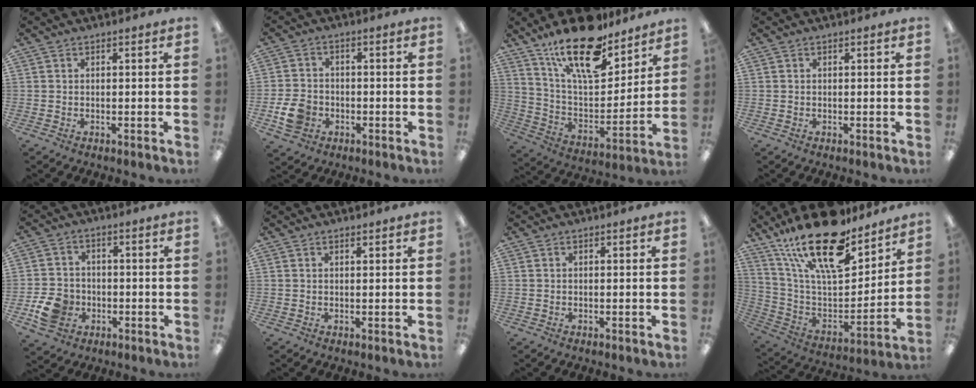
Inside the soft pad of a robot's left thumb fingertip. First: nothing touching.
{"total": 6.8, "force": [-2.4, 5.4, 3.5], "torque": [-0.072, 0.008, -0.044]}
{"total": 21.6, "force": [15.4, 8.4, 12.6], "torque": [-0.213, -0.094, 0.266]}
{"total": 0.0}
{"total": 8.1, "force": [-2.8, 6.7, 3.8], "torque": [-0.084, 0.015, -0.050]}
{"total": 0.6, "force": [0.6, 0.1, 0.2], "torque": [-0.004, 0.000, 0.010]}
{"total": 0.0}
{"total": 24.7, "force": [17.2, 9.3, 15.0], "torque": [-0.276, -0.107, 0.297]}